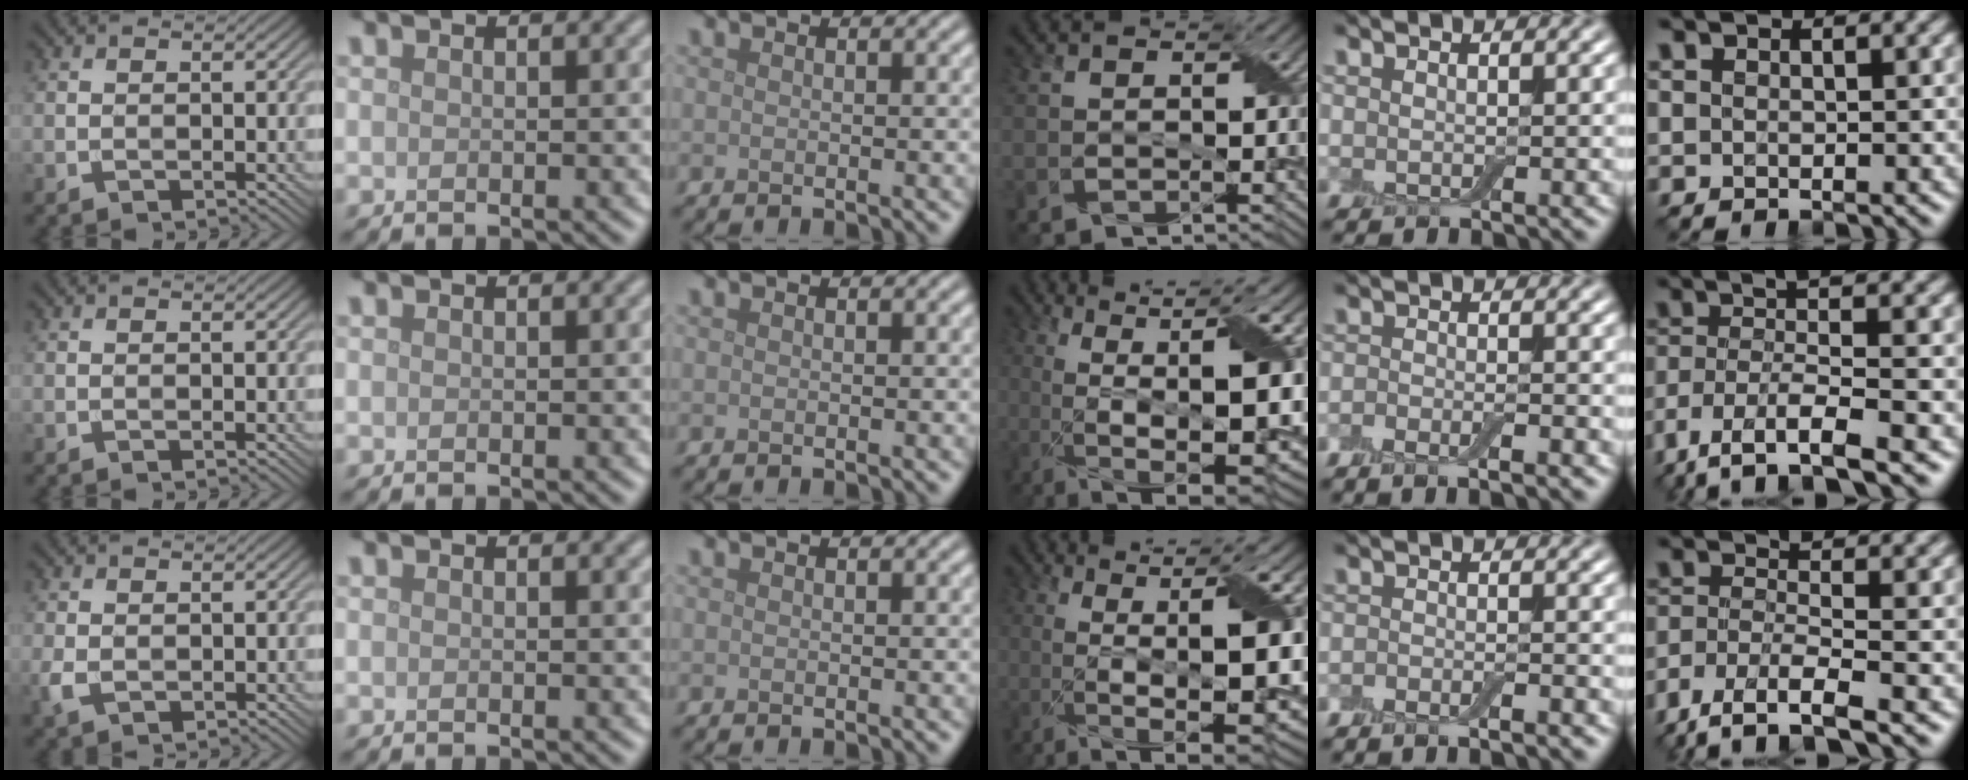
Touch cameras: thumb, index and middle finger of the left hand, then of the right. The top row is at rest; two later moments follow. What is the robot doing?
{"motion": "peel", "object": "bubble wrap"}